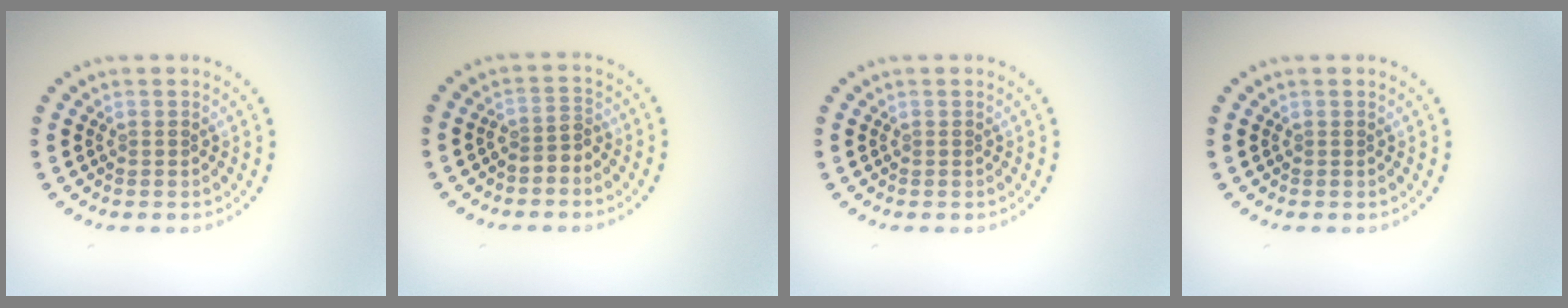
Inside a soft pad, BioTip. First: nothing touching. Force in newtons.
{"total": 1.9, "press": 1.4, "slide": 1.2}
{"total": 0.0}
{"total": 0.0}